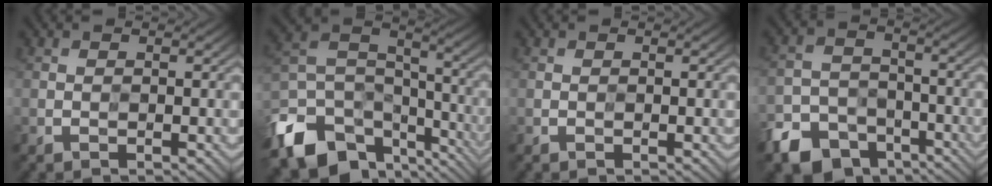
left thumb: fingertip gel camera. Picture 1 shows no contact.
{"total": 14.8, "force": [-9.1, 8.7, 7.7], "torque": [-0.206, -0.030, -0.160]}
{"total": 0.0}
{"total": 9.3, "force": [-6.5, 5.6, 3.6], "torque": [-0.073, -0.022, -0.124]}